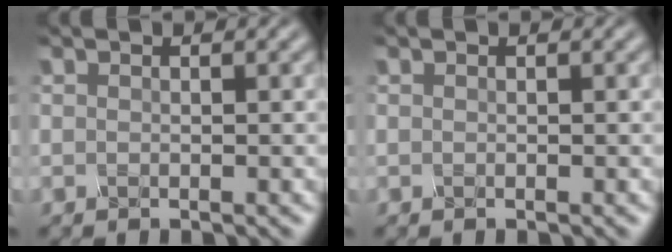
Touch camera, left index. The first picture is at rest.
{"total": 0.0}